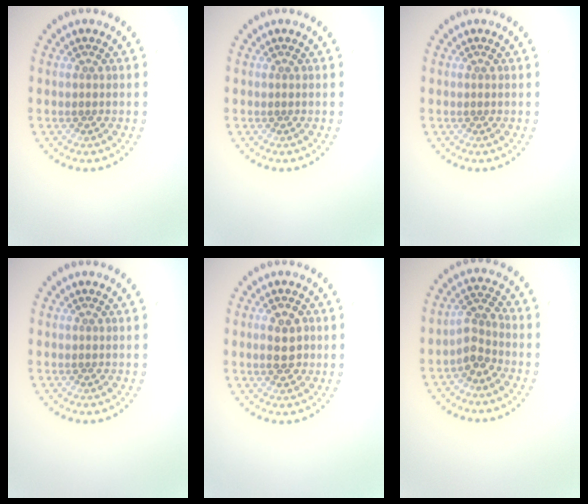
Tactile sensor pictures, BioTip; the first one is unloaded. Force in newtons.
{"total": 0.0}
{"total": 0.0}
{"total": 0.0}
{"total": 2.8, "press": 2.8, "slide": 0.1}
{"total": 2.5, "press": 1.9, "slide": 1.6}